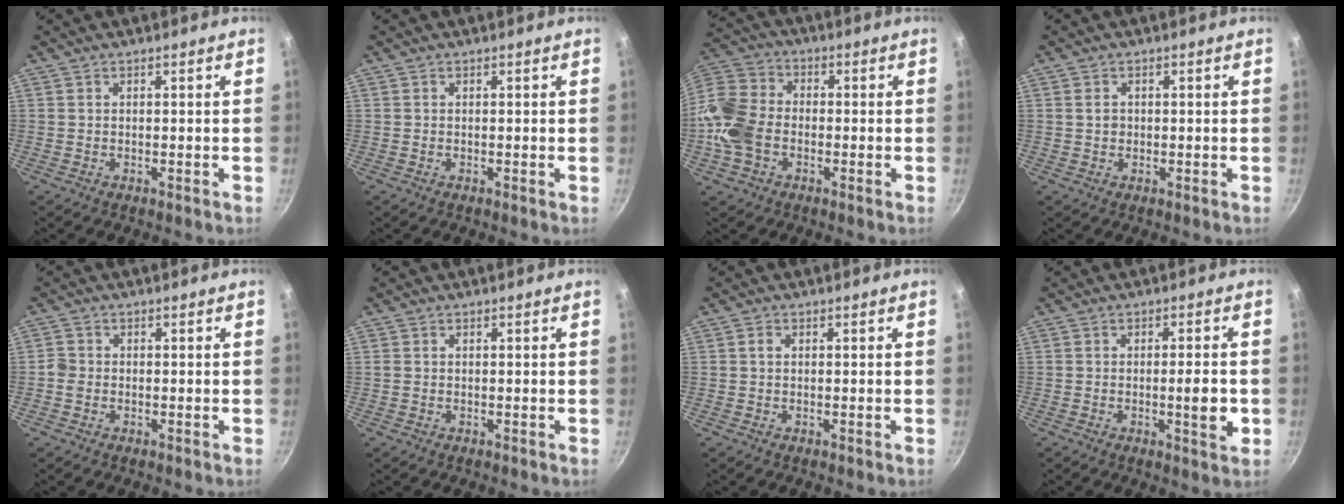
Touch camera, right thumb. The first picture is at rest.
{"total": 0.0}
{"total": 12.6, "force": [-2.9, 9.3, 7.9], "torque": [-0.147, 0.025, -0.078]}
{"total": 1.8, "force": [0.2, 1.6, 0.8], "torque": [-0.010, 0.004, 0.002]}
{"total": 2.0, "force": [-0.6, 1.7, 0.8], "torque": [-0.014, 0.010, -0.015]}
{"total": 0.7, "force": [0.1, 0.7, 0.3], "torque": [-0.006, 0.003, 0.001]}
{"total": 1.0, "force": [0.1, 0.8, 0.6], "torque": [-0.008, 0.004, 0.003]}
{"total": 5.7, "force": [-1.1, 1.3, 5.4], "torque": [-0.071, 0.007, -0.014]}